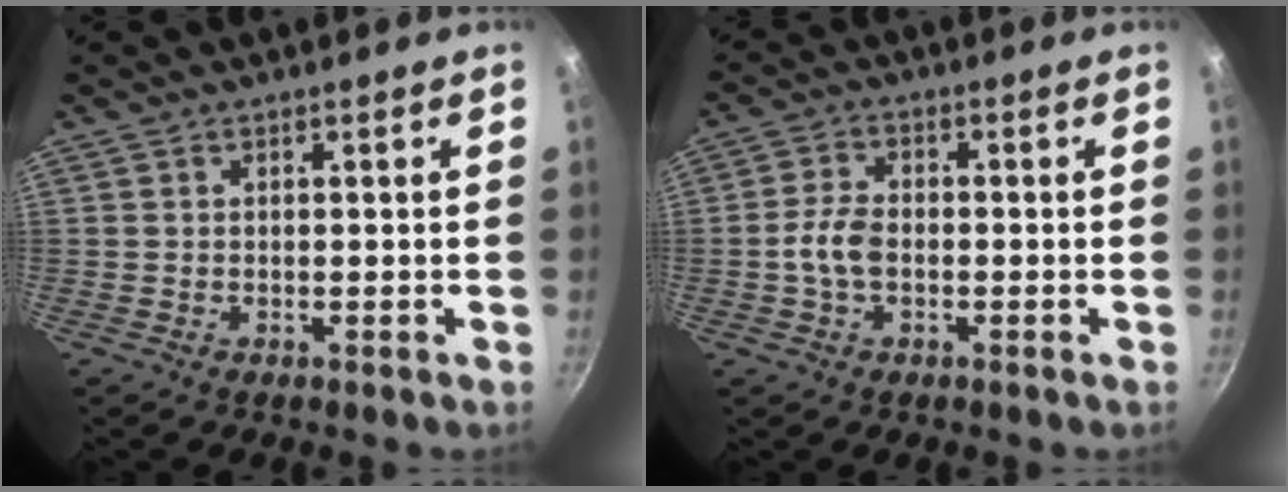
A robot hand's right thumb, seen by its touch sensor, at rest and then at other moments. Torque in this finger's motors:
{"motor_torque": [0.79, 1.23, 0.87, -0.42, 0.03]}